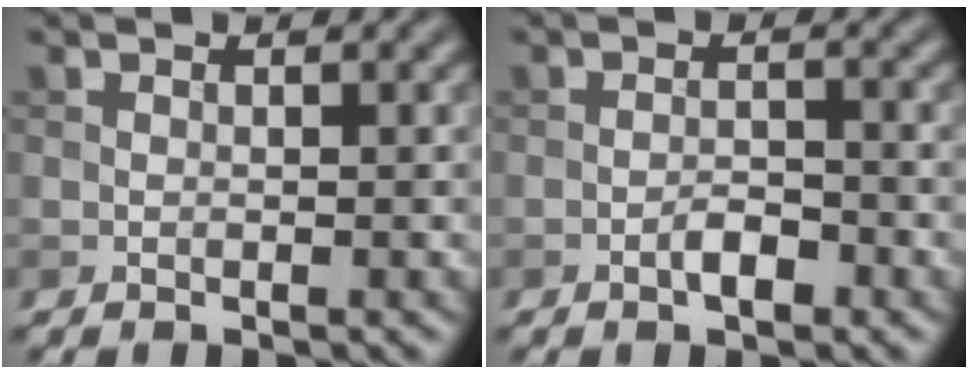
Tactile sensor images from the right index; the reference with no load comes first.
{"total": 1.8, "force": [-1.1, 0.7, 1.4], "torque": [-0.023, 0.003, -0.021]}